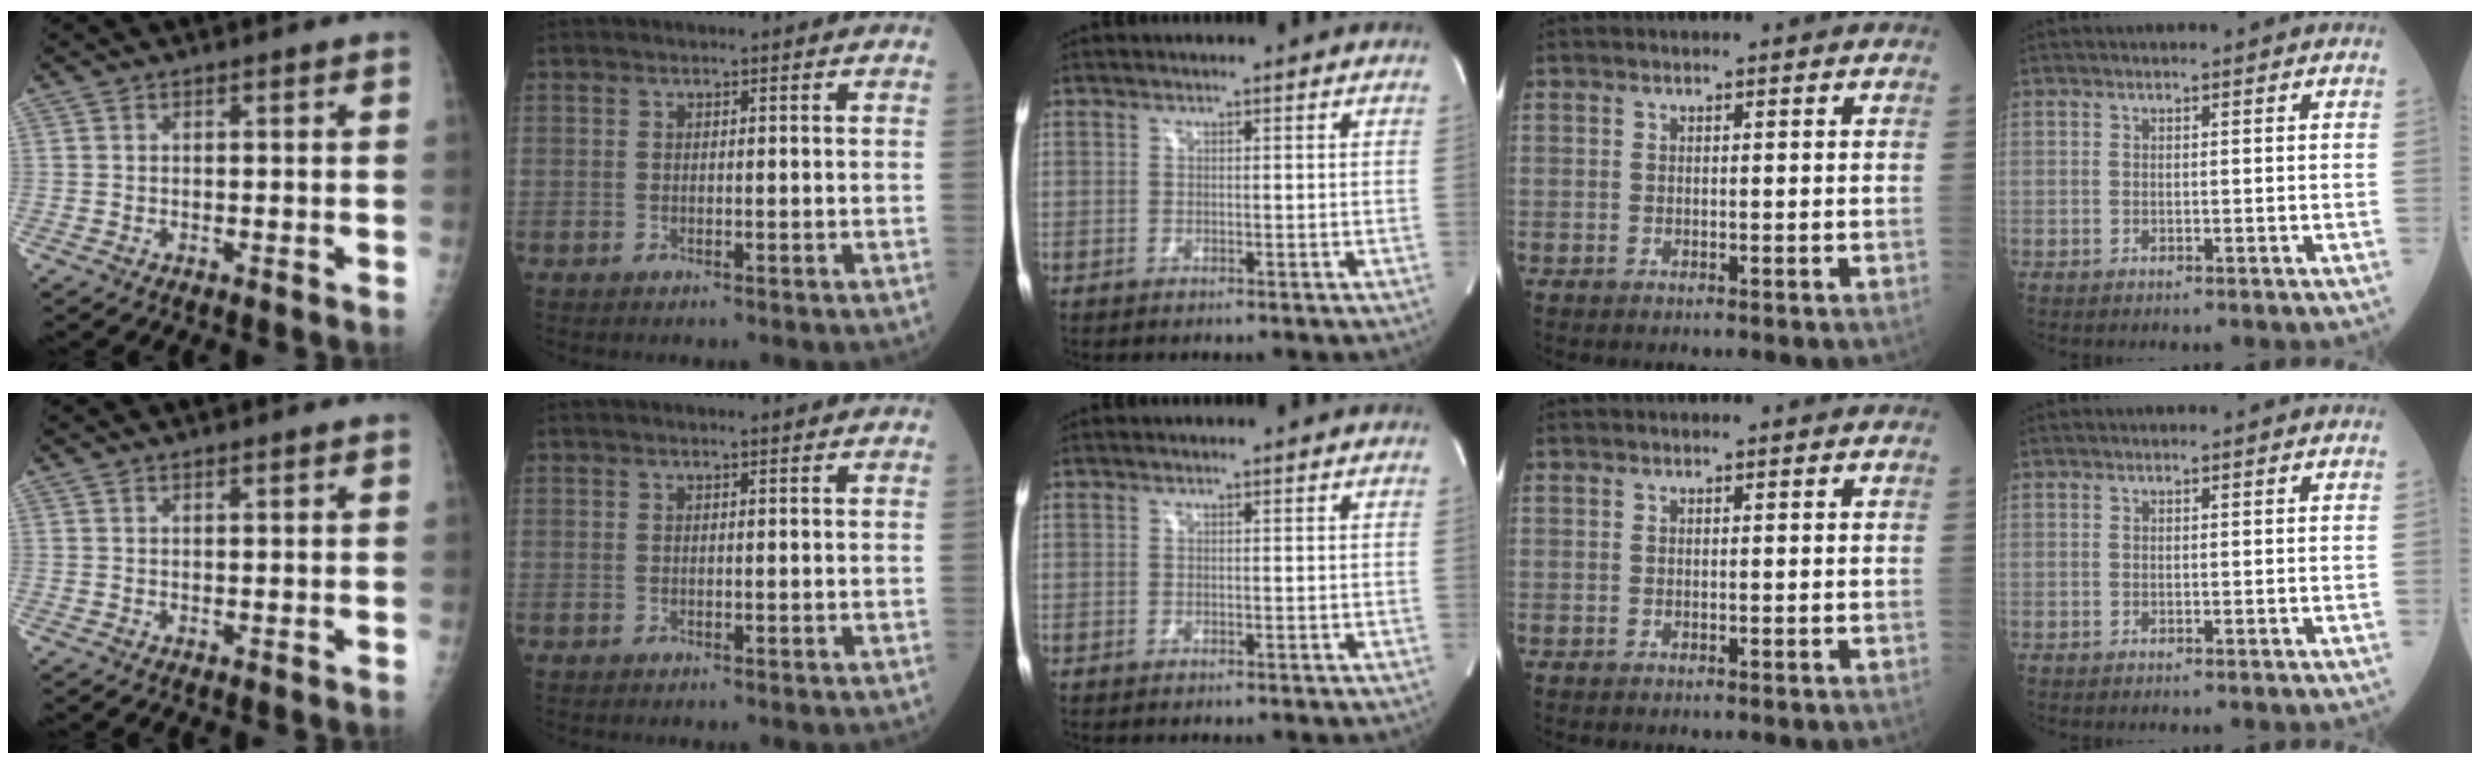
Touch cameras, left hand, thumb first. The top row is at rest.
{"thumb": {"total": 0.7, "force": [0.5, 0.2, 0.3], "torque": [-0.005, -0.003, 0.008]}, "index": {"total": 0.7, "force": [0.5, -0.1, 0.4], "torque": [-0.010, 0.002, 0.010]}}